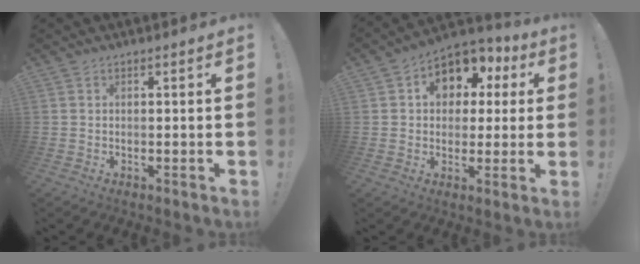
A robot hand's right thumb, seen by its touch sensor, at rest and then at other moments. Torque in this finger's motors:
{"motor_torque": [1.24, 2.12, 0.60, -0.30, 0.00]}